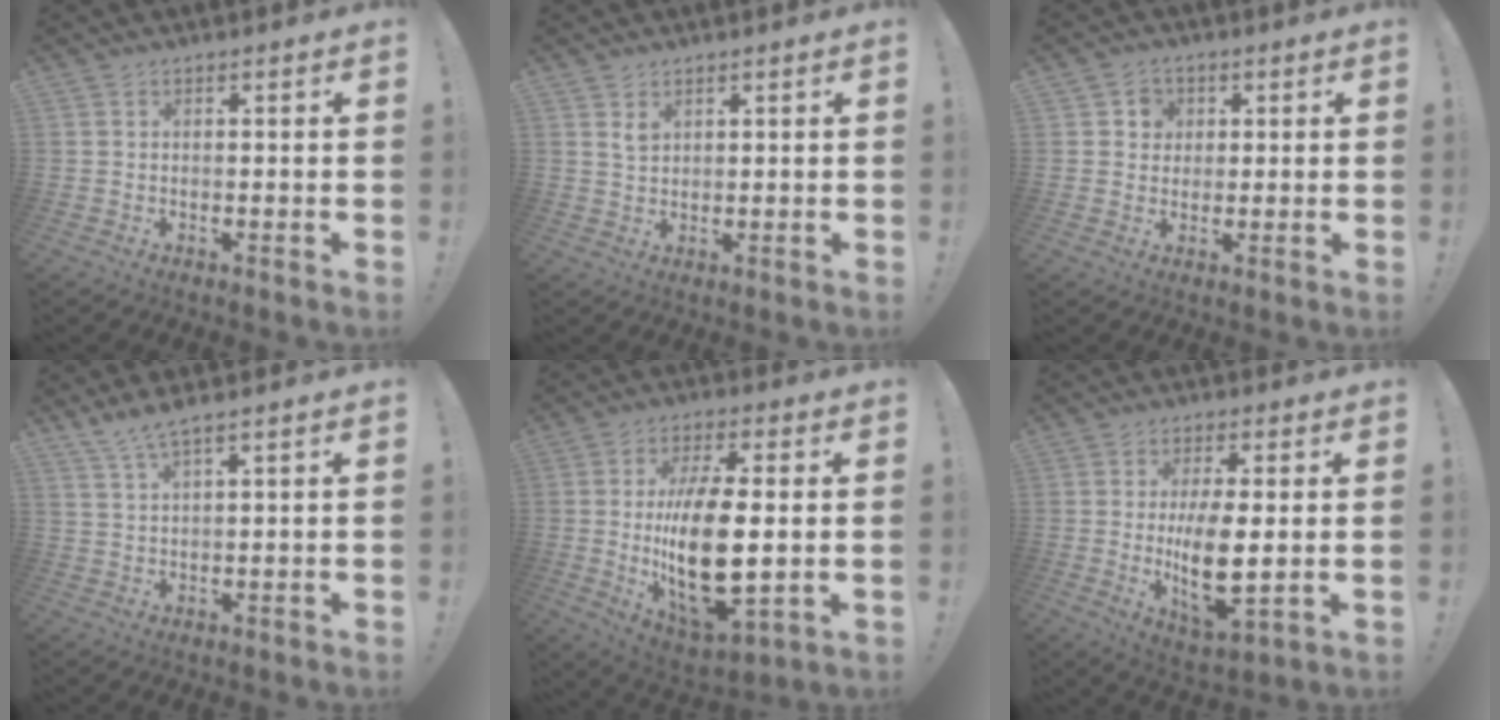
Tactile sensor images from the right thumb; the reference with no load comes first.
{"total": 2.8, "force": [2.1, 1.7, 1.0], "torque": [-0.008, -0.015, 0.037]}
{"total": 4.4, "force": [1.1, 4.1, 1.1], "torque": [-0.015, -0.001, 0.019]}
{"total": 4.3, "force": [3.3, 0.0, 2.8], "torque": [-0.062, -0.013, 0.059]}
{"total": 20.7, "force": [0.0, 9.2, 18.5], "torque": [-0.349, -0.020, 0.001]}
{"total": 12.2, "force": [0.3, 4.8, 11.2], "torque": [-0.199, -0.022, 0.000]}